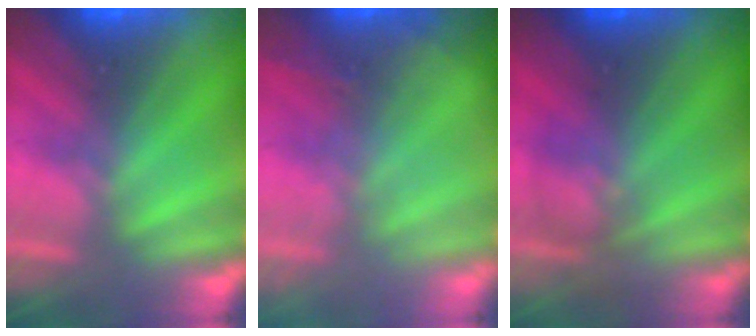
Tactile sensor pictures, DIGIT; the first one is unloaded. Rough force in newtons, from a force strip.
{"total": 2.7}
{"total": 2.7}